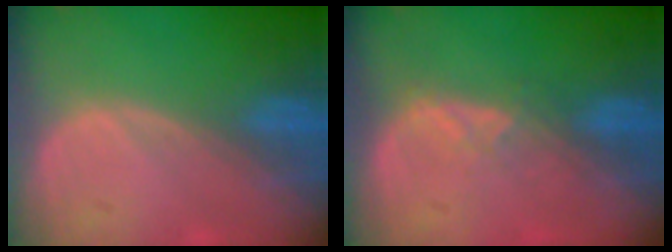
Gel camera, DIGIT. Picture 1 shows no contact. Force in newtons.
{"total": 2.3, "press": 2.2, "slide": 0.9}